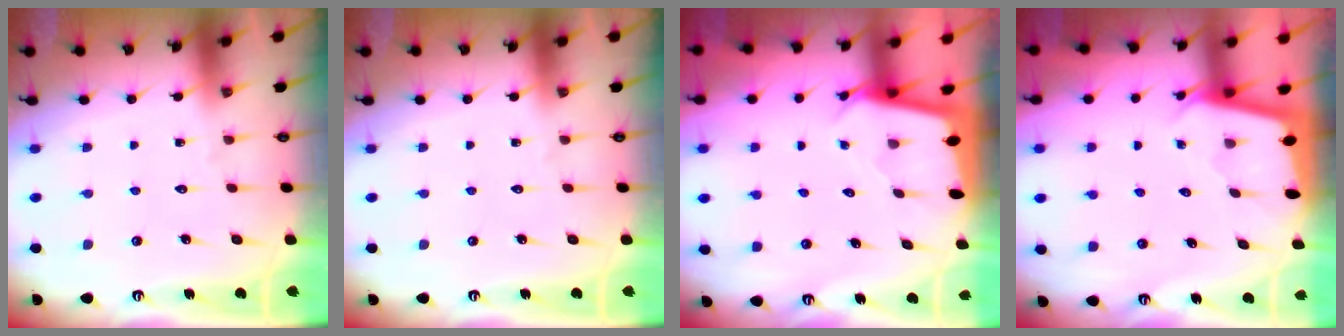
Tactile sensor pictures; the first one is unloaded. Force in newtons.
{"total": 0.0}
{"total": 2.4, "press": 2.4, "slide": 0.1}
{"total": 1.8, "press": 1.8, "slide": 0.1}